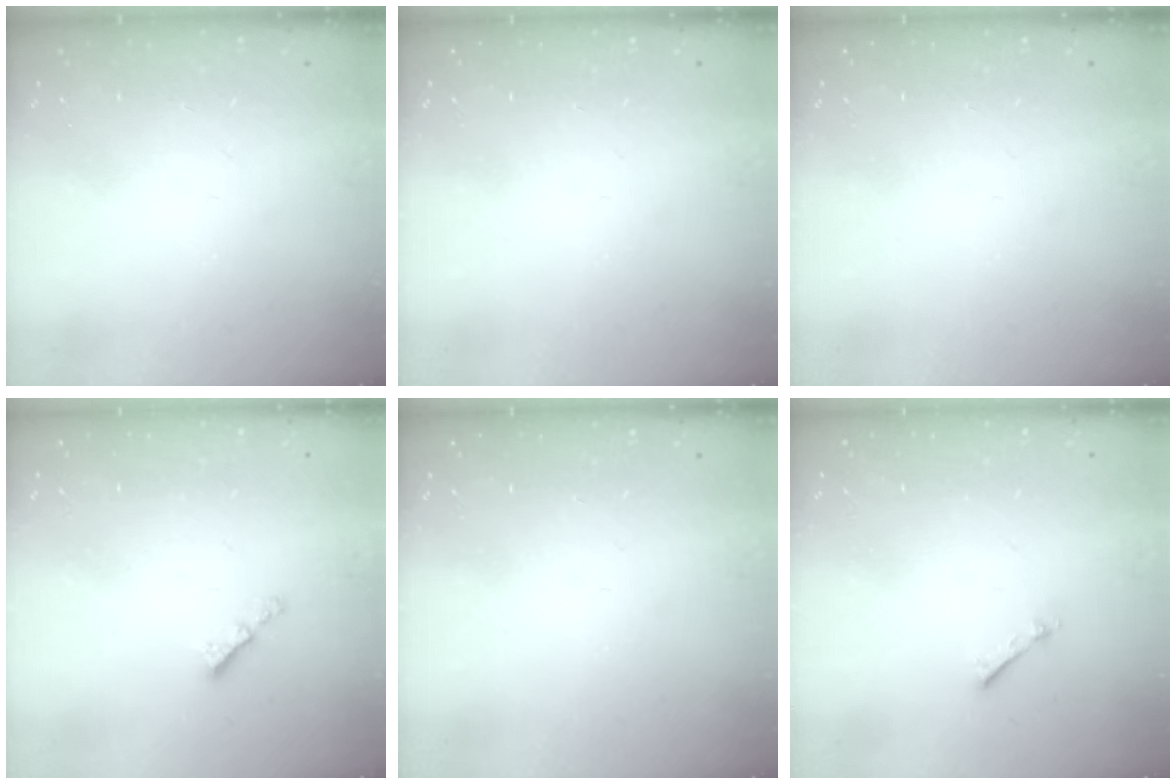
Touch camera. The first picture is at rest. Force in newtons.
{"total": 0.0}
{"total": 0.0}
{"total": 2.1, "press": 2.1, "slide": 0.4}
{"total": 0.0}
{"total": 0.6, "press": 0.6, "slide": 0.2}